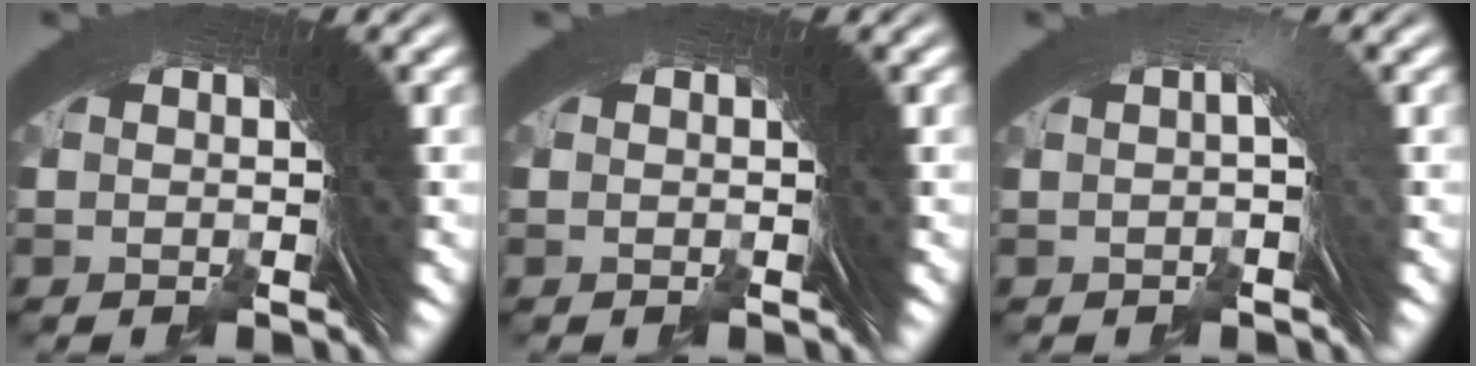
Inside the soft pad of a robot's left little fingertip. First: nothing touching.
{"total": 0.0}
{"total": 1.1, "force": [-0.1, -0.8, 0.8], "torque": [-0.015, 0.009, -0.001]}